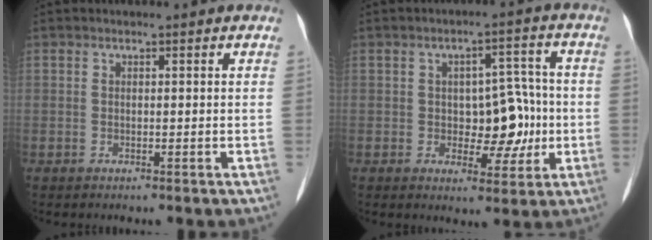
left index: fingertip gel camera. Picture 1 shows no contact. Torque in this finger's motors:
{"motor_torque": [0.06, 0.30, 0.10, 0.03]}